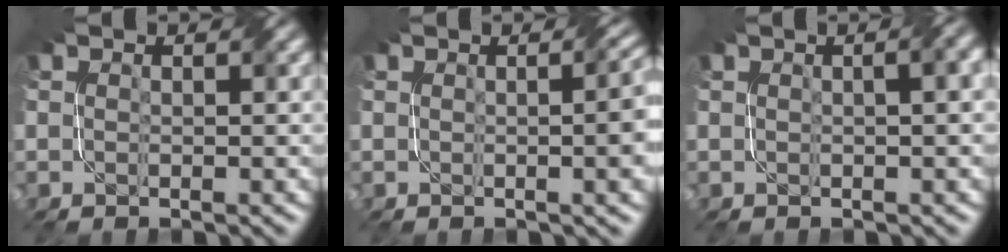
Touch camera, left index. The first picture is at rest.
{"total": 6.3, "force": [0.2, 2.6, 5.7], "torque": [-0.026, 0.015, 0.002]}
{"total": 4.5, "force": [1.4, 2.1, 3.8], "torque": [-0.027, 0.029, -0.005]}